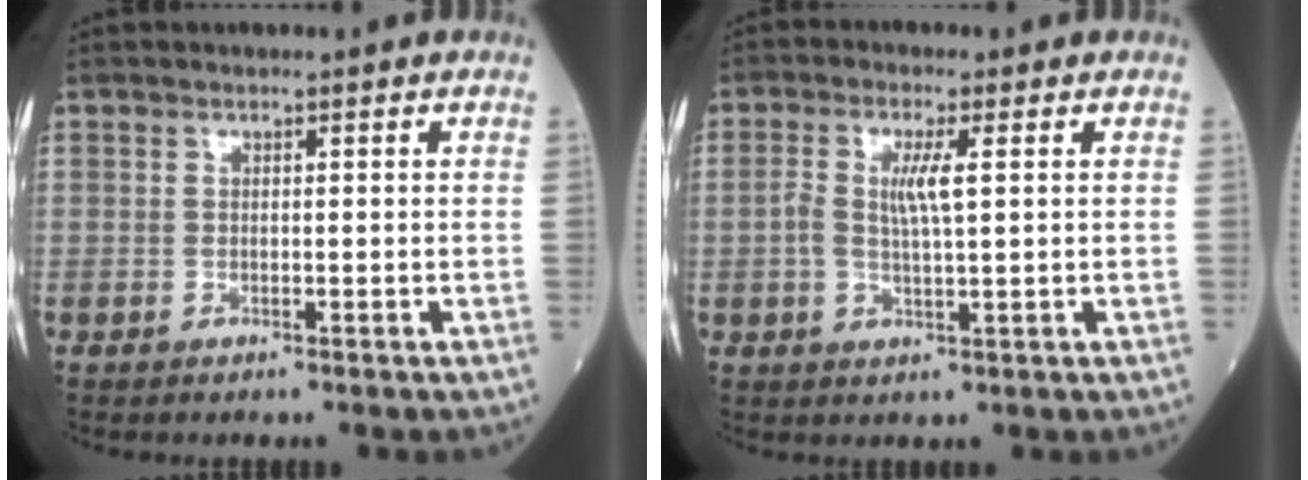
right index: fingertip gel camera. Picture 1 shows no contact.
{"total": 4.8, "force": [0.7, 0.3, 4.7], "torque": [-0.103, 0.003, 0.012]}